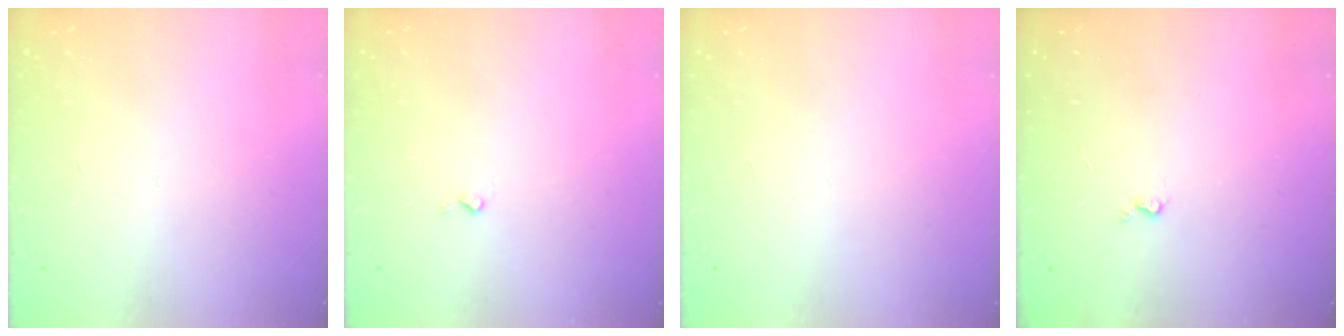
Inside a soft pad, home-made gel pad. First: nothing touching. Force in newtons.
{"total": 2.7, "press": 2.6, "slide": 0.4}
{"total": 0.0}
{"total": 2.9, "press": 2.9, "slide": 0.5}